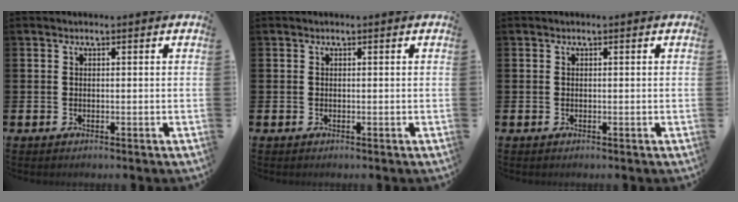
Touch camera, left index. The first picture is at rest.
{"total": 0.0}
{"total": 0.0}